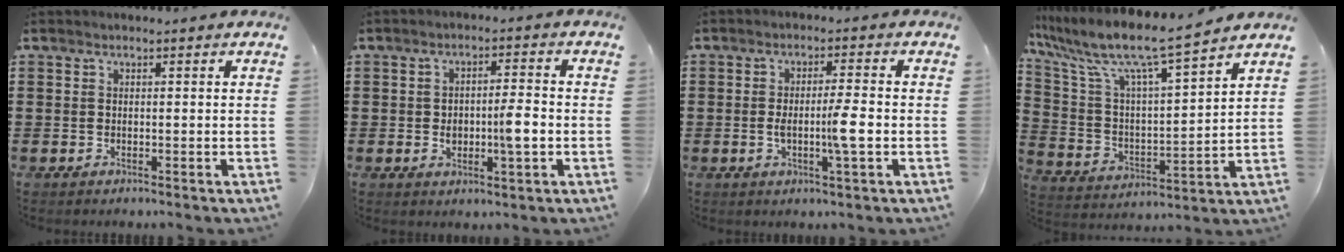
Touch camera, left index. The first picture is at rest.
{"total": 5.2, "force": [-0.7, 1.5, 5.0], "torque": [-0.079, 0.001, -0.016]}
{"total": 5.3, "force": [-0.9, 0.2, 5.2], "torque": [-0.098, -0.006, -0.022]}
{"total": 9.2, "force": [7.8, 0.6, 4.9], "torque": [-0.131, -0.054, 0.123]}